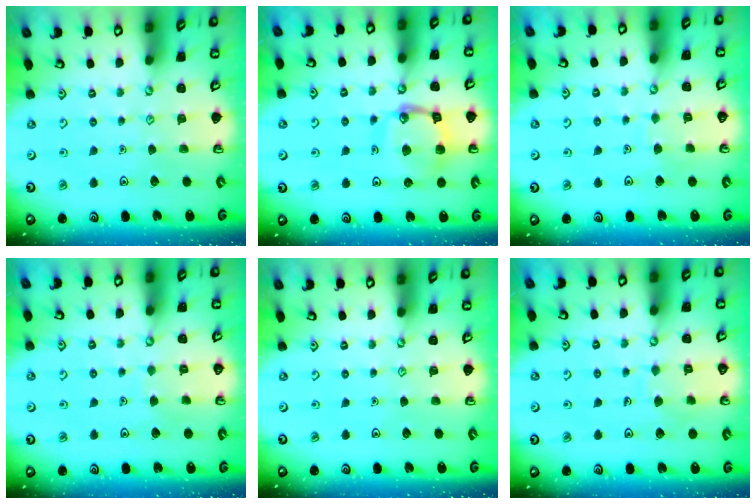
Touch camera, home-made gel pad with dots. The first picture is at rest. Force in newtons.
{"total": 13.4, "press": 13.4, "slide": 1.3}
{"total": 3.8, "press": 3.8, "slide": 0.2}
{"total": 3.6, "press": 3.6, "slide": 0.3}
{"total": 0.0}
{"total": 5.8, "press": 5.8, "slide": 0.4}